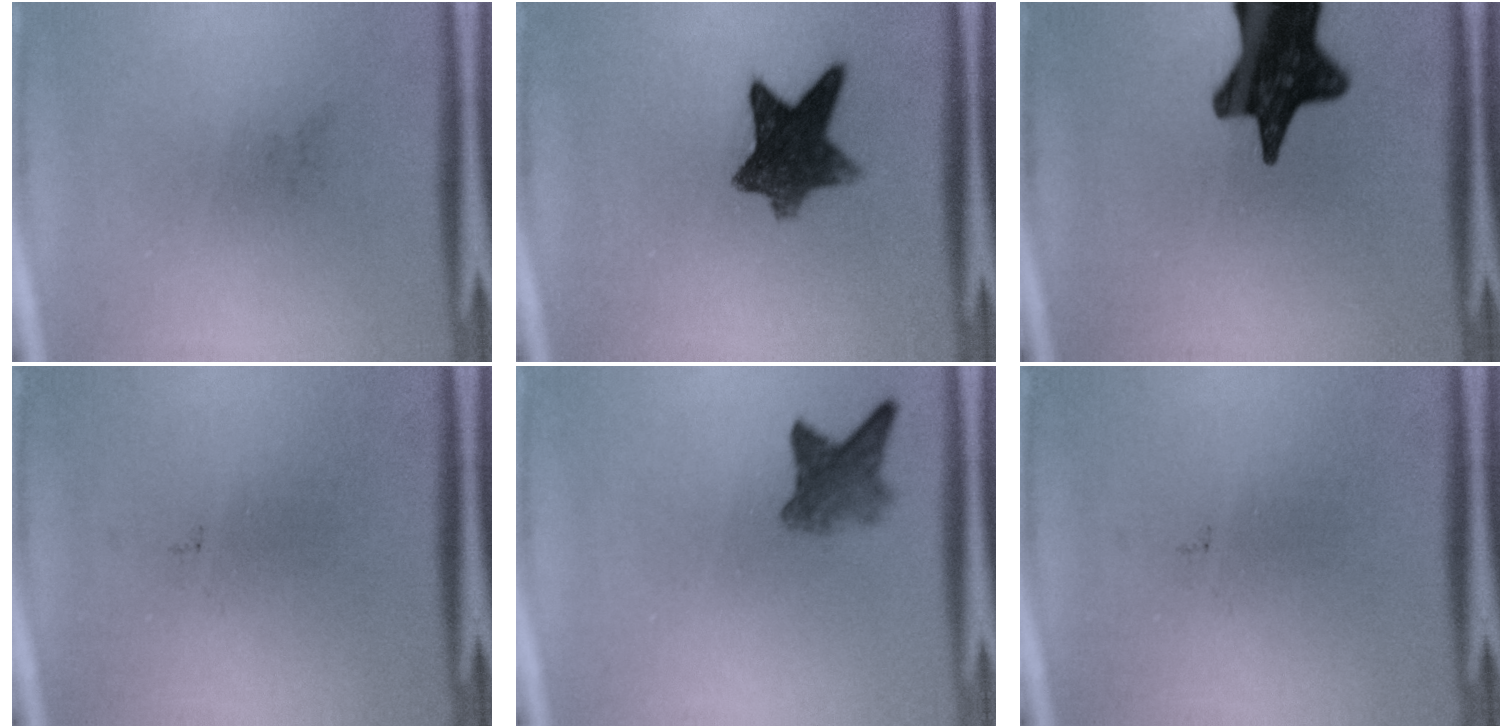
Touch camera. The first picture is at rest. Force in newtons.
{"total": 9.3}
{"total": 16.6}
{"total": 0.0}
{"total": 3.9}
{"total": 0.0}